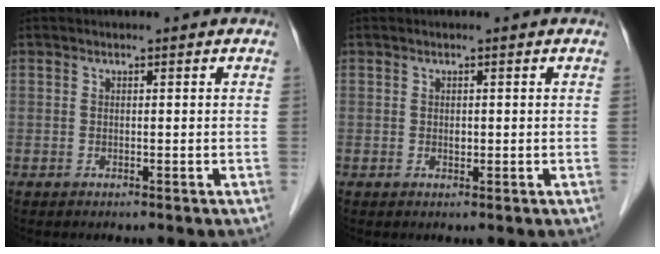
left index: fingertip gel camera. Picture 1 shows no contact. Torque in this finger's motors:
{"motor_torque": [0.04, 0.02, 0.00, 0.00]}